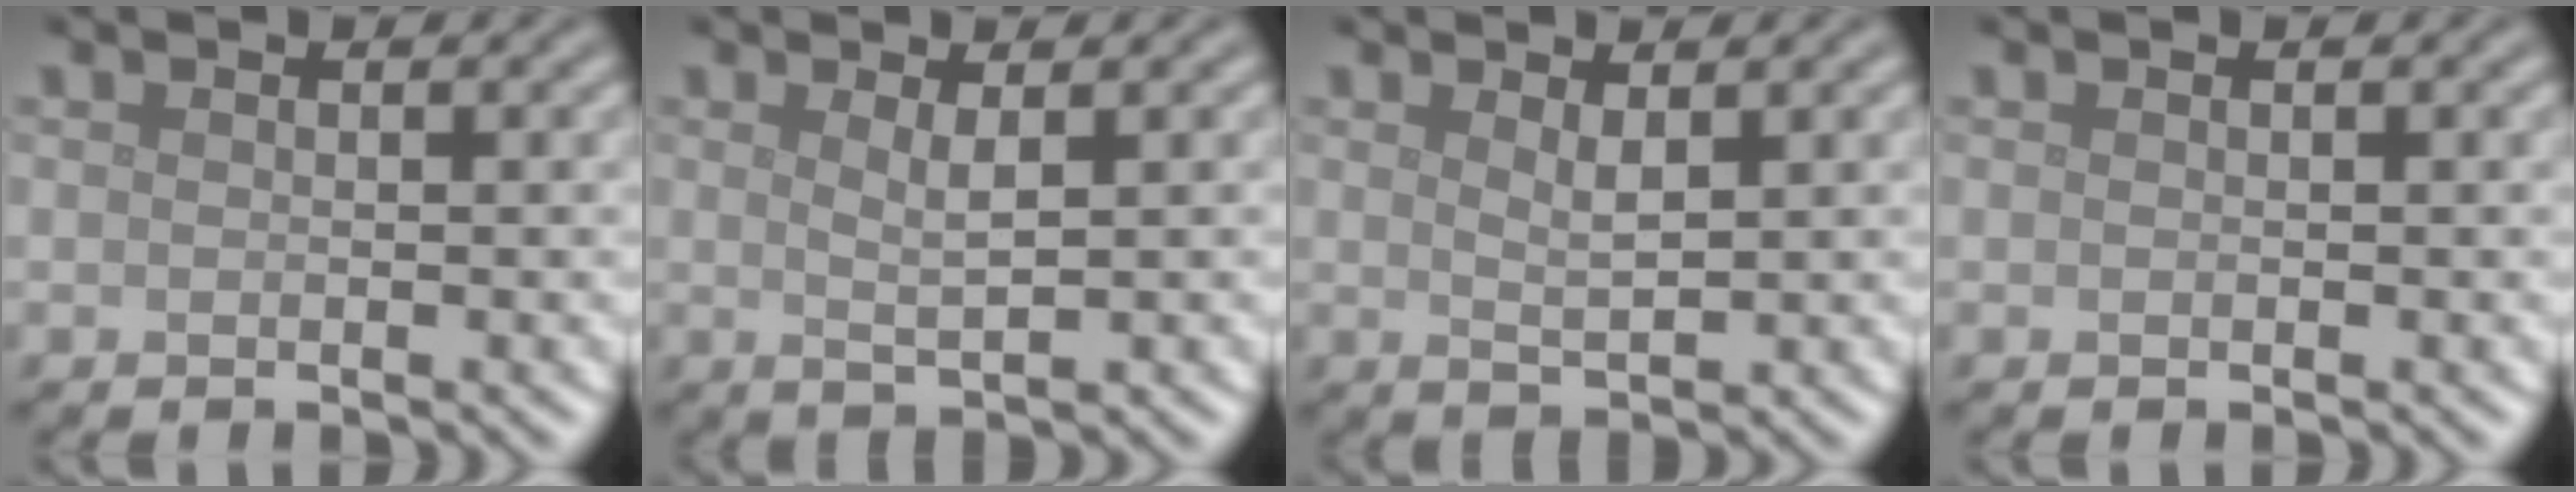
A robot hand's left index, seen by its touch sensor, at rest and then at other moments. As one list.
[{"total": 1.8, "force": [0.6, 0.4, 1.7], "torque": [-0.029, -0.006, 0.010]}, {"total": 1.5, "force": [0.9, 0.4, 1.2], "torque": [-0.023, -0.006, 0.019]}, {"total": 0.0}]